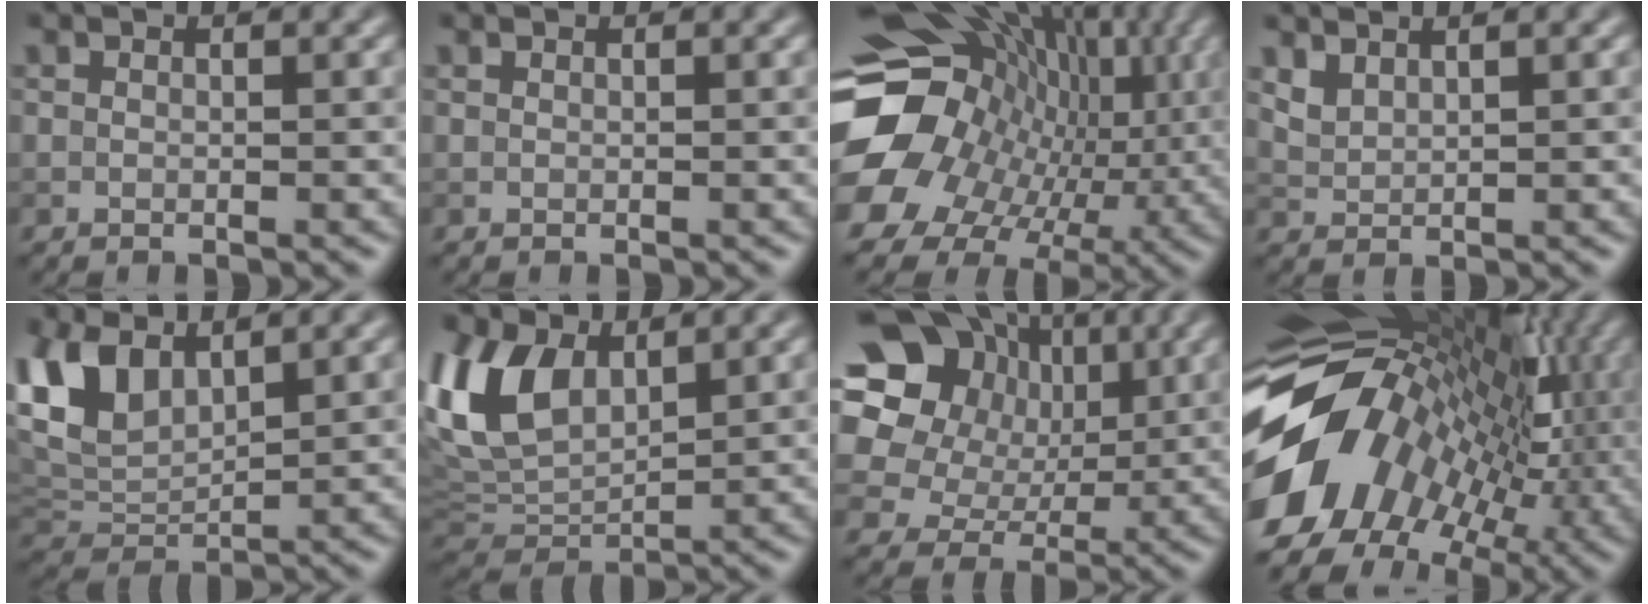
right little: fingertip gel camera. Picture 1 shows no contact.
{"total": 0.0}
{"total": 18.9, "force": [-0.3, 15.6, 10.8], "torque": [-0.199, -0.030, -0.002]}
{"total": 1.8, "force": [1.5, 0.7, 0.8], "torque": [-0.023, 0.002, 0.037]}
{"total": 6.6, "force": [3.1, 3.6, 4.6], "torque": [-0.112, 0.002, 0.060]}
{"total": 8.4, "force": [3.1, 5.1, 5.9], "torque": [-0.143, 0.001, 0.056]}
{"total": 18.3, "force": [5.7, 15.5, 7.9], "torque": [-0.191, 0.036, 0.090]}
{"total": 15.3, "force": [-1.5, 11.3, 10.2], "torque": [-0.198, -0.002, -0.025]}